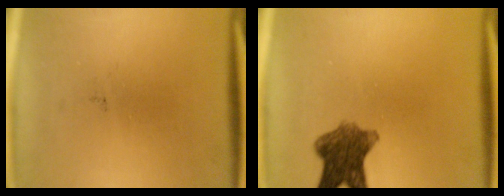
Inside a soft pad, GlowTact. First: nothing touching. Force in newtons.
{"total": 7.5}